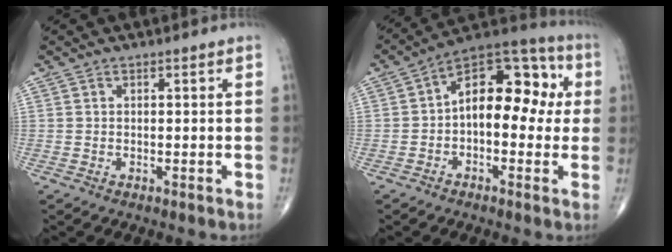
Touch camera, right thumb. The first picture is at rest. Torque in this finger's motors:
{"motor_torque": [-0.25, 0.70, 0.20, -0.02, 0.11]}